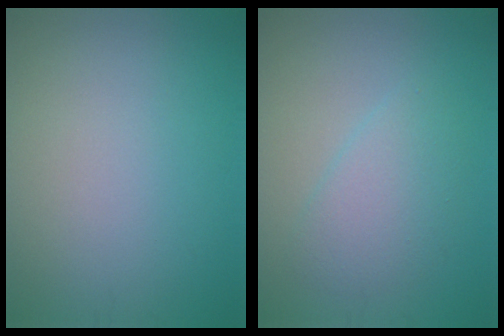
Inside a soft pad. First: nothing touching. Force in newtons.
{"total": 2.9, "press": 2.9, "slide": 0.2}